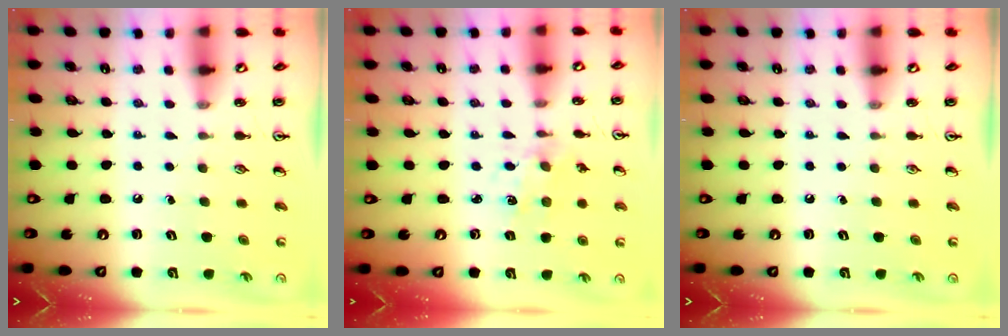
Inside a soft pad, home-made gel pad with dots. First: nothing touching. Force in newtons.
{"total": 2.0, "press": 2.0, "slide": 0.2}
{"total": 0.0}